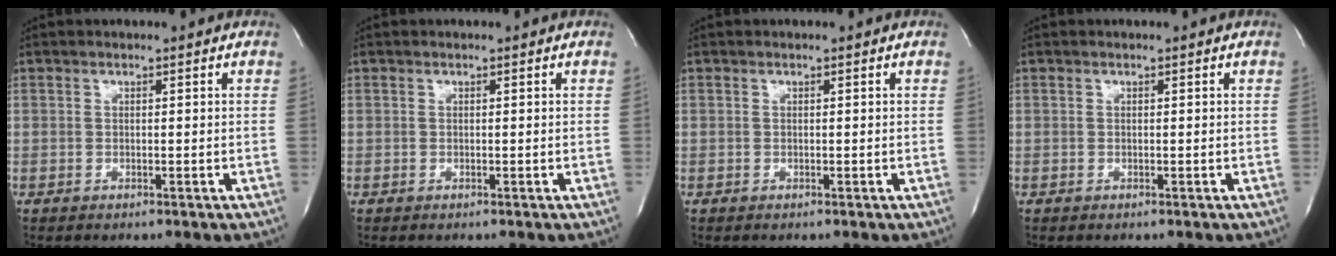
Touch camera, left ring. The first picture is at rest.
{"total": 0.0}
{"total": 0.0}
{"total": 0.0}